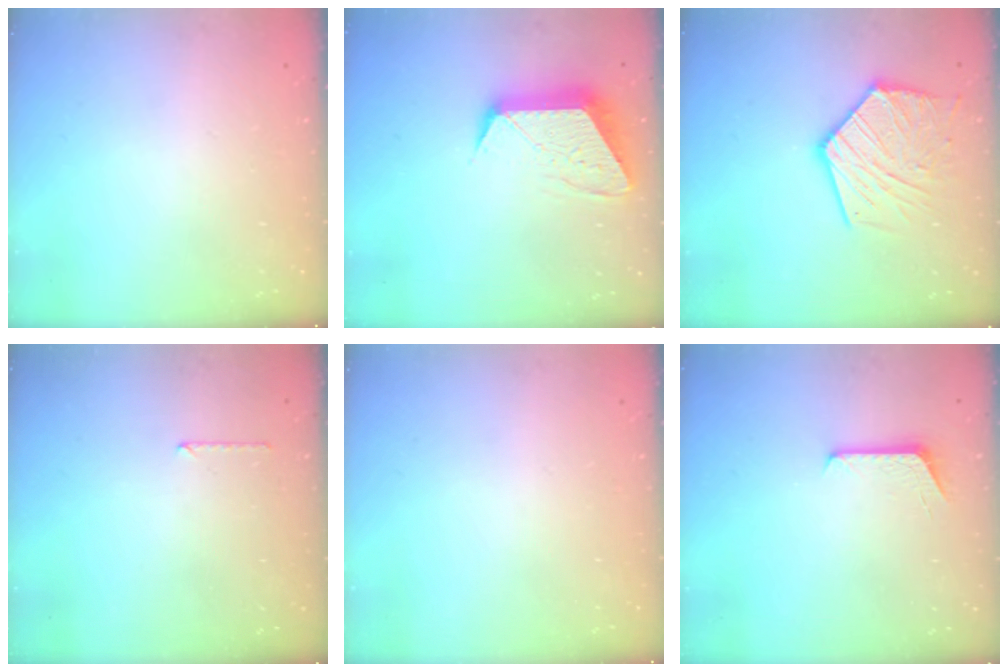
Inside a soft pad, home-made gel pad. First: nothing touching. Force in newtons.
{"total": 11.8, "press": 11.8, "slide": 0.8}
{"total": 17.4, "press": 17.4, "slide": 1.7}
{"total": 5.2, "press": 5.2, "slide": 0.4}
{"total": 0.0}
{"total": 6.0, "press": 6.0, "slide": 0.5}